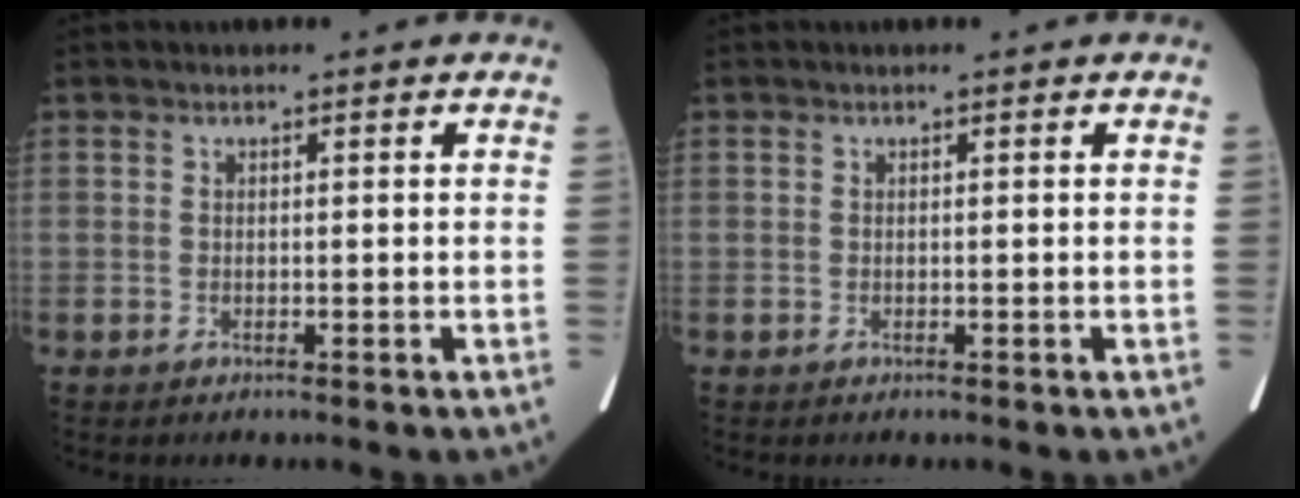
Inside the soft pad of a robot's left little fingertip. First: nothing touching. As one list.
[{"total": 0.0}]